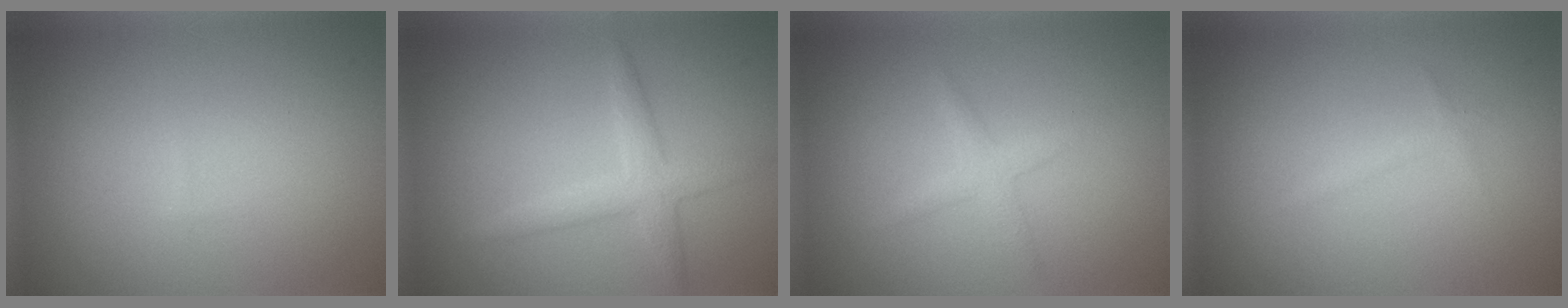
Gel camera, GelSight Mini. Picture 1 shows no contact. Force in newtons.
{"total": 2.8, "press": 2.8, "slide": 0.0}
{"total": 1.7, "press": 1.6, "slide": 0.1}
{"total": 0.7, "press": 0.7, "slide": 0.1}